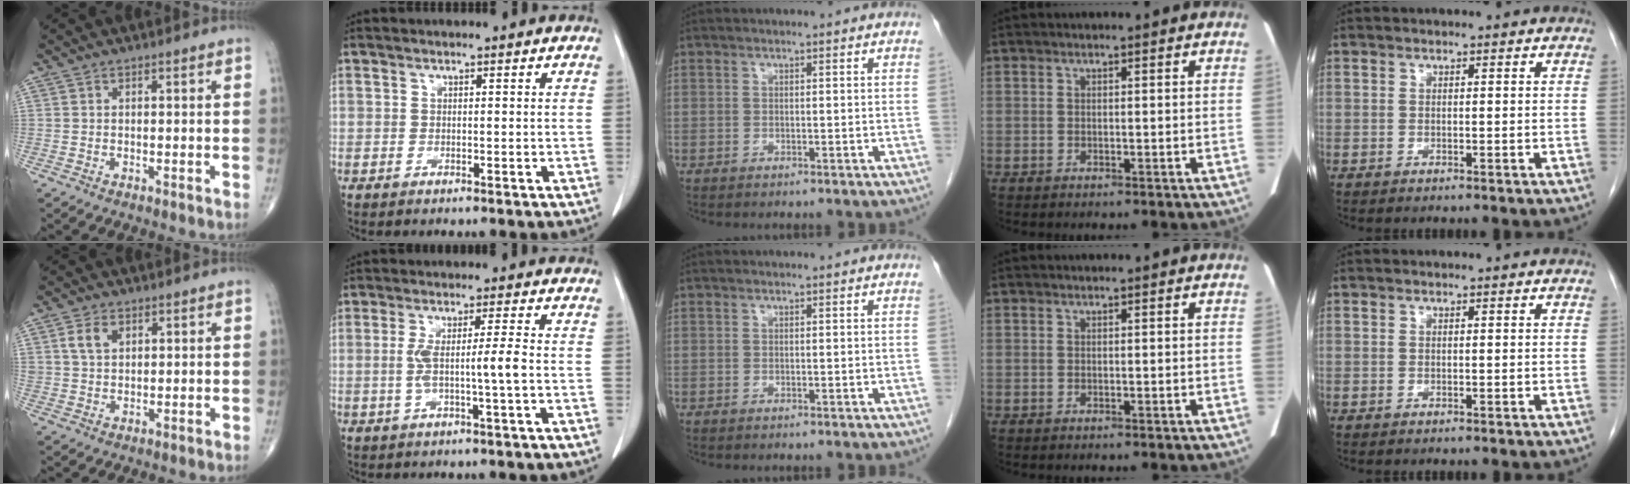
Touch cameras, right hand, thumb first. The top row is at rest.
{"thumb": {"total": 4.1, "force": [1.8, 2.8, 2.4], "torque": [-0.036, -0.004, 0.035]}, "index": {"total": 4.9, "force": [-0.7, -0.7, 4.8], "torque": [-0.094, 0.004, -0.010]}}